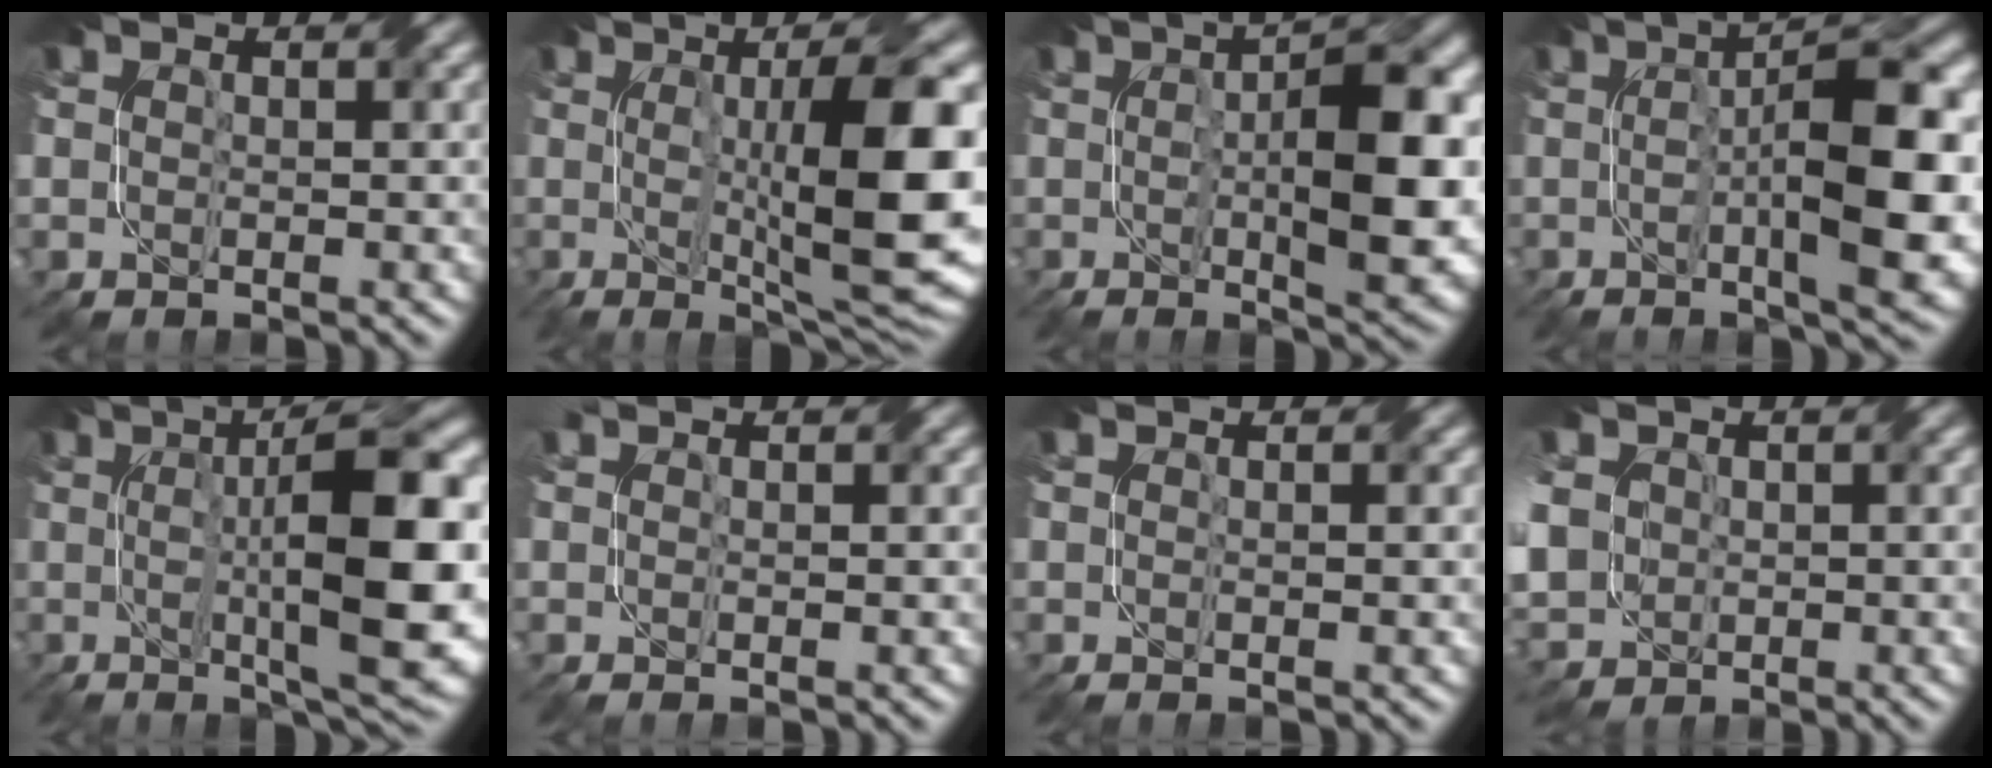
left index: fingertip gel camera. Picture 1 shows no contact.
{"total": 13.6, "force": [0.5, 3.7, 13.1], "torque": [-0.172, 0.000, 0.014]}
{"total": 10.5, "force": [0.4, 3.0, 10.1], "torque": [-0.149, -0.002, 0.012]}
{"total": 12.0, "force": [0.1, 3.1, 11.6], "torque": [-0.170, 0.000, 0.008]}
{"total": 13.7, "force": [0.6, 3.5, 13.2], "torque": [-0.194, 0.003, 0.016]}
{"total": 0.9, "force": [-0.2, -0.1, 0.9], "torque": [-0.018, -0.003, -0.005]}
{"total": 0.8, "force": [-0.1, -0.1, 0.8], "torque": [-0.014, -0.004, -0.003]}
{"total": 7.9, "force": [0.0, 6.7, 4.2], "torque": [-0.120, -0.005, -0.019]}